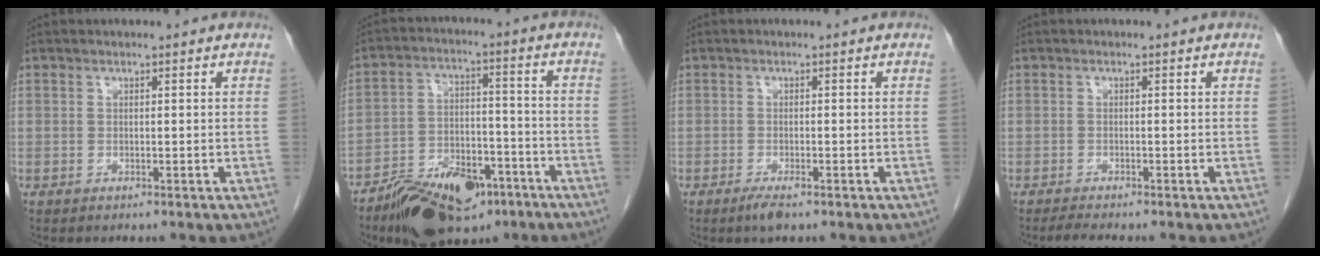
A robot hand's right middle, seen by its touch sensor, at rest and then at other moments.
{"total": 13.5, "force": [-9.4, 5.9, 7.7], "torque": [-0.125, 0.003, -0.157]}
{"total": 2.1, "force": [-1.4, 0.3, 1.5], "torque": [-0.031, -0.004, -0.025]}
{"total": 2.3, "force": [-2.0, -0.1, 1.1], "torque": [-0.028, -0.009, -0.034]}